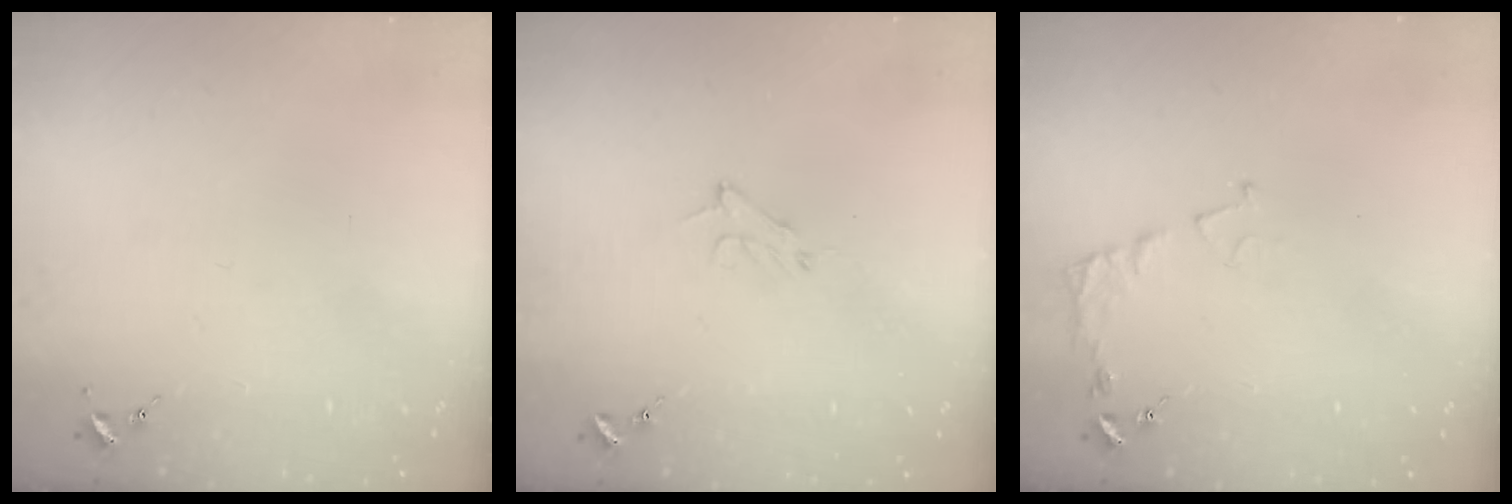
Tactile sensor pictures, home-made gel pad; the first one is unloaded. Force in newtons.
{"total": 5.1, "press": 5.0, "slide": 0.6}
{"total": 7.0, "press": 7.0, "slide": 0.6}